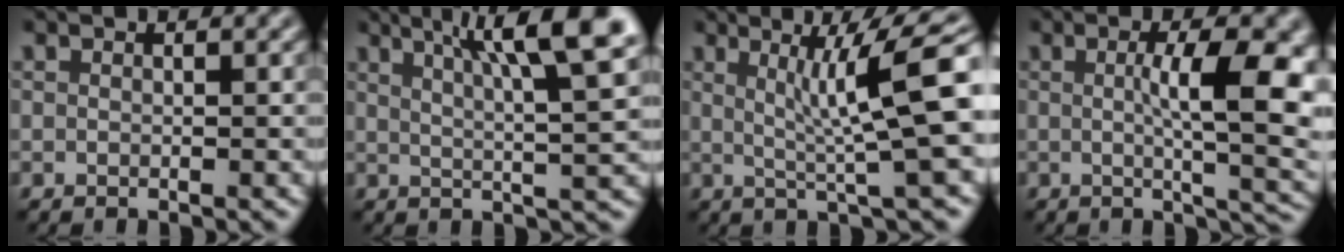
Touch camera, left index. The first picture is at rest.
{"total": 9.4, "force": [4.4, 1.8, 8.1], "torque": [-0.098, 0.024, 0.064]}
{"total": 7.8, "force": [1.9, 1.1, 7.5], "torque": [-0.102, 0.006, 0.032]}
{"total": 9.4, "force": [0.7, 2.5, 9.0], "torque": [-0.120, -0.001, 0.015]}